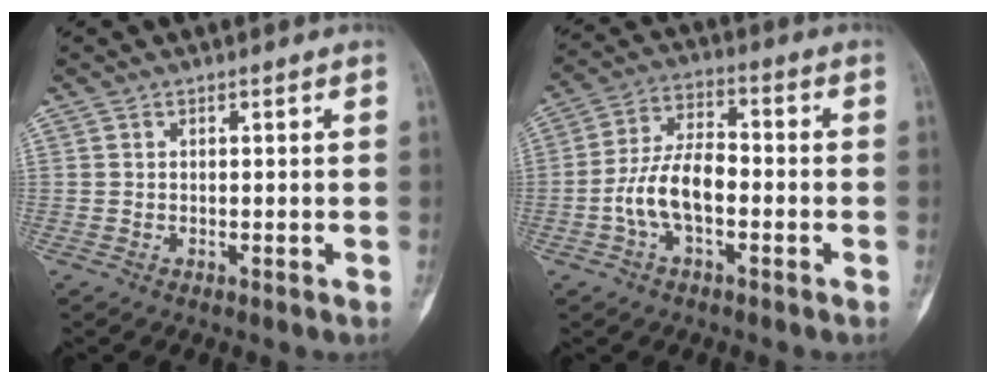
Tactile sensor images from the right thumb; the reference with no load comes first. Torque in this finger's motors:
{"motor_torque": [1.65, 1.45, 1.12, -0.77, 0.26]}